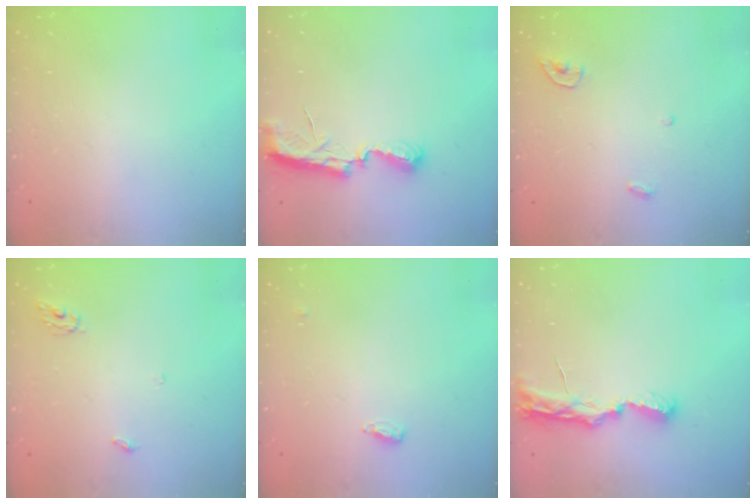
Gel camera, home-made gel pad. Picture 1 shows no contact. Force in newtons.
{"total": 7.2, "press": 7.2, "slide": 0.5}
{"total": 3.4, "press": 3.4, "slide": 0.3}
{"total": 4.0, "press": 4.0, "slide": 0.3}
{"total": 4.7, "press": 4.6, "slide": 1.2}
{"total": 8.0, "press": 8.0, "slide": 0.7}